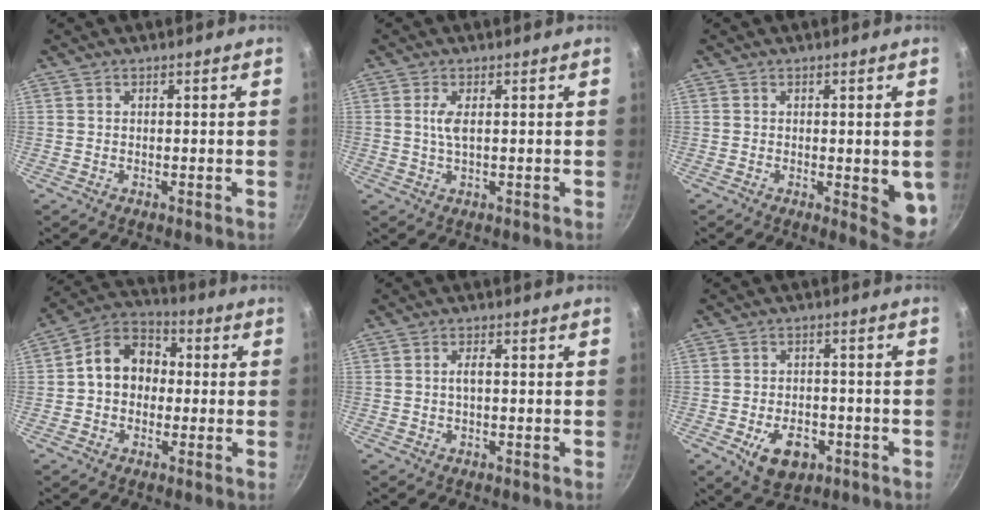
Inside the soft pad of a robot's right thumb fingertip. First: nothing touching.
{"total": 2.8, "force": [0.6, 0.9, 2.6], "torque": [-0.059, 0.001, 0.011]}
{"total": 6.9, "force": [-0.6, 2.4, 6.4], "torque": [-0.068, -0.013, -0.004]}
{"total": 11.0, "force": [0.2, 8.8, 6.6], "torque": [-0.071, 0.033, -0.019]}
{"total": 1.8, "force": [0.0, 0.7, 1.7], "torque": [-0.037, 0.007, -0.002]}
{"total": 9.0, "force": [-3.6, 5.8, 5.8], "torque": [-0.074, 0.013, -0.048]}